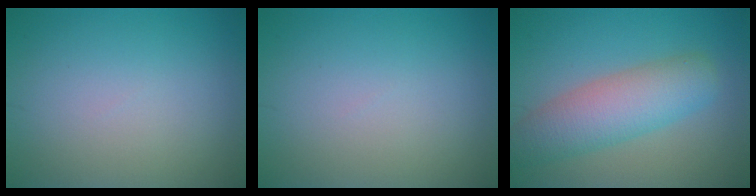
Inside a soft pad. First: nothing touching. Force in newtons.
{"total": 0.0}
{"total": 5.9, "press": 5.9, "slide": 0.3}